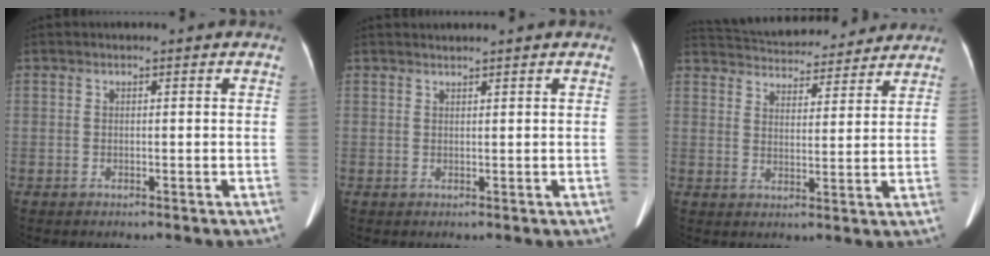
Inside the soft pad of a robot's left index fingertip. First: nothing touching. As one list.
[{"total": 1.3, "force": [1.2, -0.4, 0.3], "torque": [-0.008, 0.010, 0.028]}, {"total": 17.4, "force": [16.2, 4.5, 4.6], "torque": [-0.091, 0.029, 0.228]}]